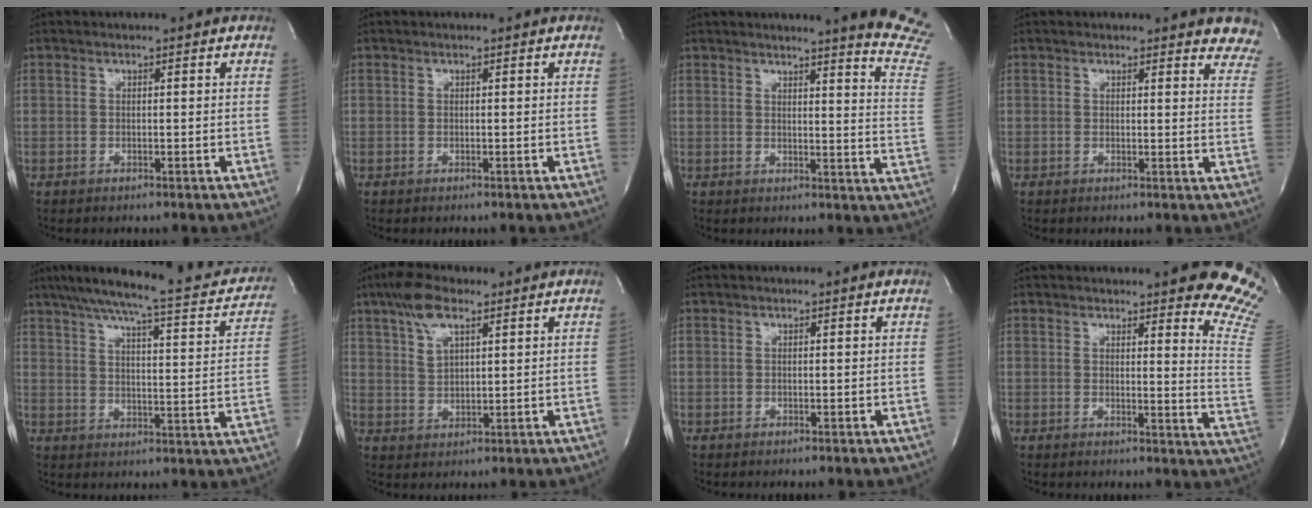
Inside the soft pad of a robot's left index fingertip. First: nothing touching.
{"total": 0.0}
{"total": 13.5, "force": [12.4, -1.4, 5.0], "torque": [-0.059, -0.134, 0.114]}
{"total": 6.4, "force": [5.8, 2.0, 1.8], "torque": [0.013, -0.026, 0.032]}
{"total": 22.1, "force": [19.2, 3.3, 10.5], "torque": [-0.158, -0.014, 0.238]}
{"total": 7.0, "force": [4.2, 2.5, 4.9], "torque": [-0.101, 0.008, 0.081]}
{"total": 0.0}
{"total": 12.1, "force": [9.7, 1.0, 7.2], "torque": [-0.067, -0.077, 0.081]}